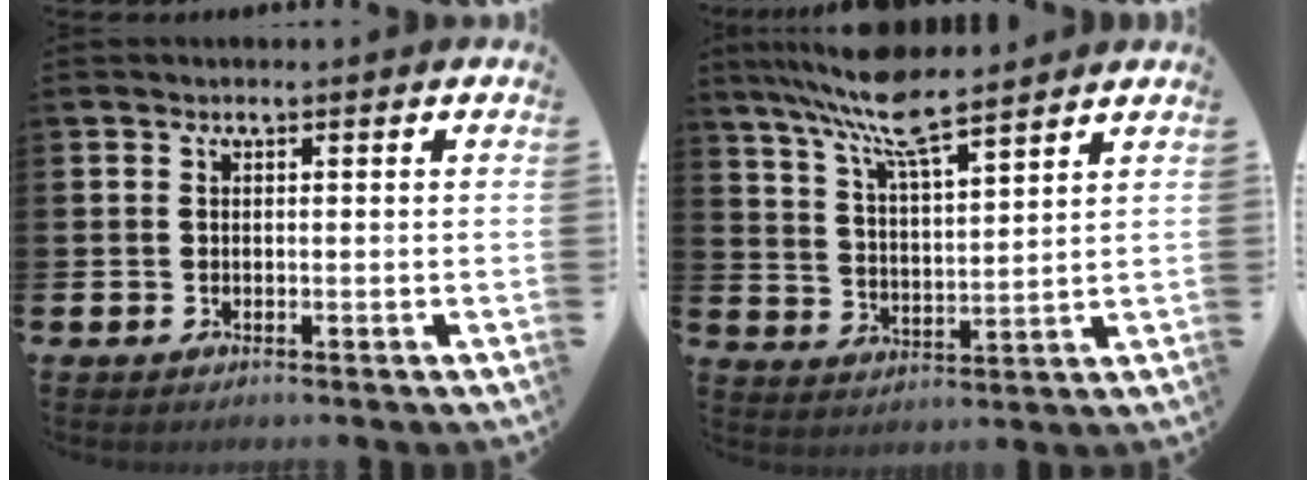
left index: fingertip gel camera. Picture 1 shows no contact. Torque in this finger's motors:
{"motor_torque": [0.46, -0.49, 1.02, 0.21]}